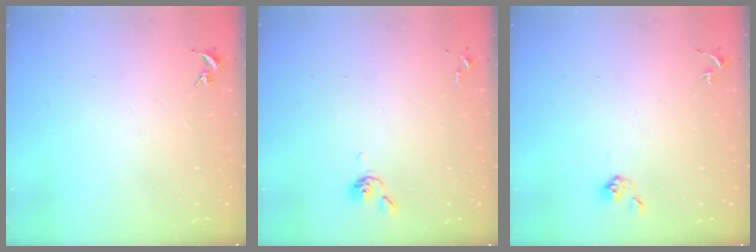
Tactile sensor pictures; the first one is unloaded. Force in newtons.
{"total": 4.6, "press": 4.5, "slide": 0.5}
{"total": 4.6, "press": 4.6, "slide": 0.7}